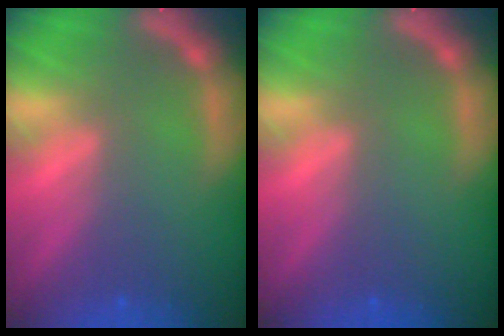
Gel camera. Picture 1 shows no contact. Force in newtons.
{"total": 0.0}